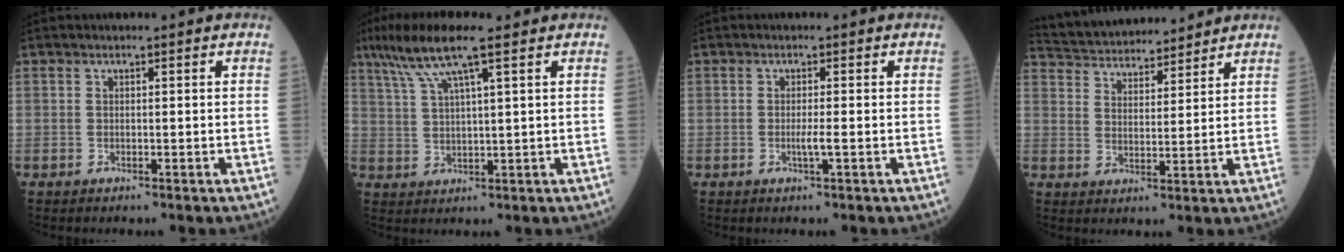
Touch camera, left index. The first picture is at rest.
{"total": 8.7, "force": [5.6, 0.0, 6.6], "torque": [-0.133, 0.024, 0.104]}
{"total": 1.6, "force": [-0.5, -0.3, 1.5], "torque": [-0.031, -0.003, -0.010]}
{"total": 14.5, "force": [13.6, 2.8, 4.1], "torque": [-0.075, 0.032, 0.222]}